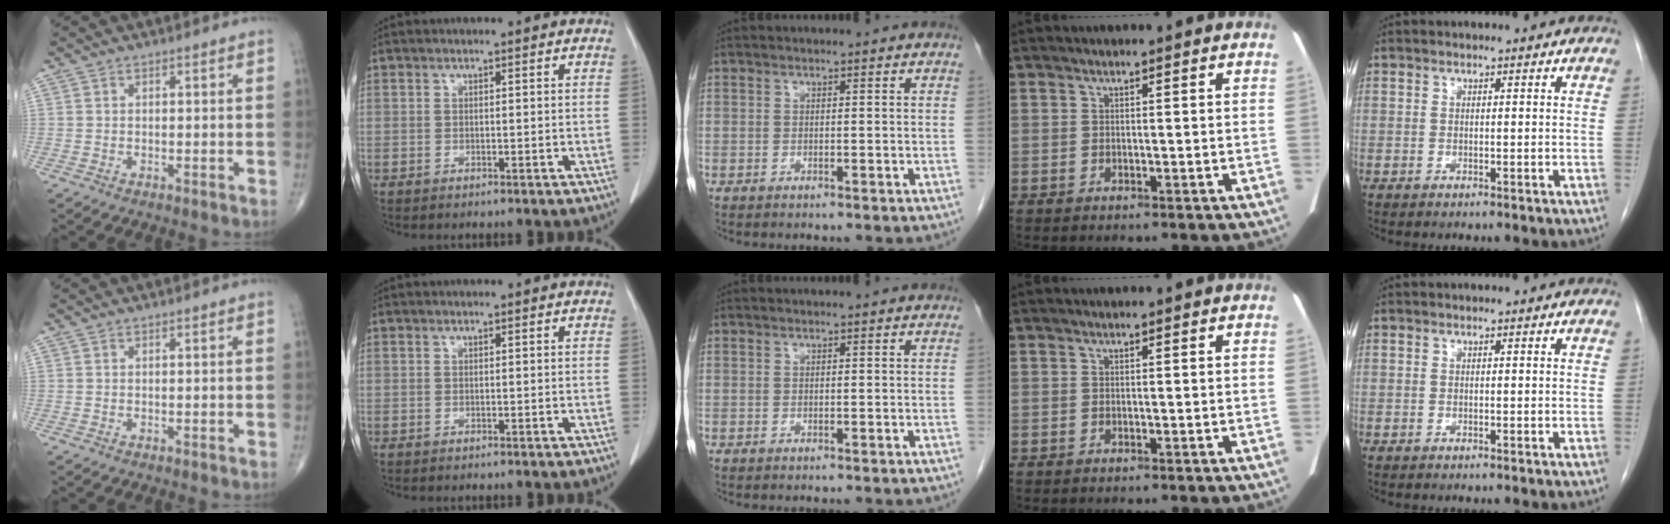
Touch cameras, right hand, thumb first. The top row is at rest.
{}